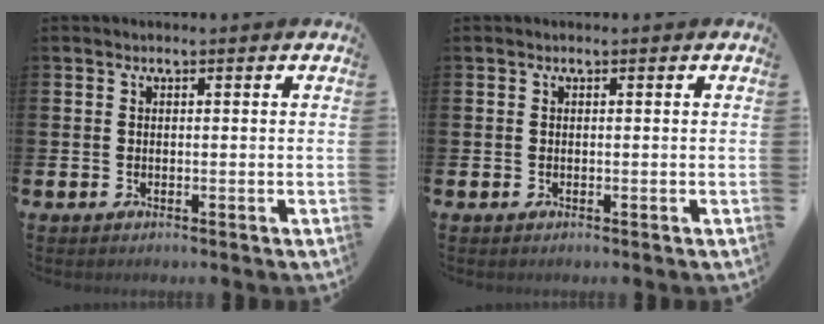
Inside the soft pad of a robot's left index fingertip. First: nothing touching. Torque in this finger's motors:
{"motor_torque": [0.00, 0.00, 0.00, 0.00]}